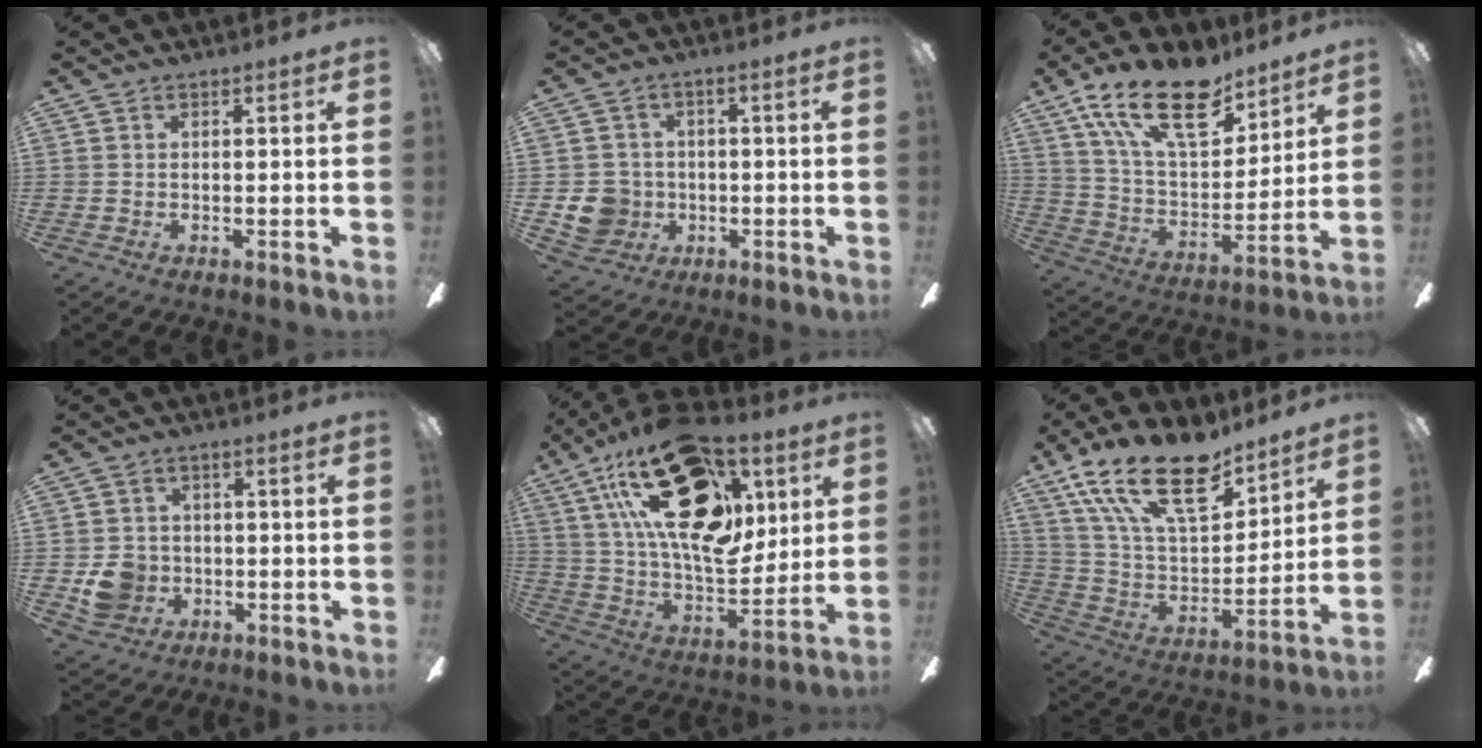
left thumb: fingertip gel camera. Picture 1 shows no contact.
{"total": 7.5, "force": [-1.3, 7.2, 1.8], "torque": [-0.061, 0.012, -0.020]}
{"total": 22.3, "force": [14.6, 10.0, 13.5], "torque": [-0.240, -0.078, 0.257]}
{"total": 7.5, "force": [-1.6, 6.8, 2.7], "torque": [-0.056, 0.015, -0.025]}
{"total": 29.9, "force": [14.5, 15.9, 20.8], "torque": [-0.361, -0.073, 0.255]}
{"total": 23.1, "force": [14.9, 10.2, 14.4], "torque": [-0.276, -0.086, 0.262]}